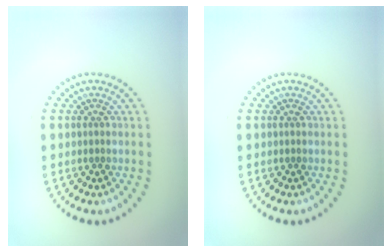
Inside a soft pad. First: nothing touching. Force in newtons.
{"total": 0.0}